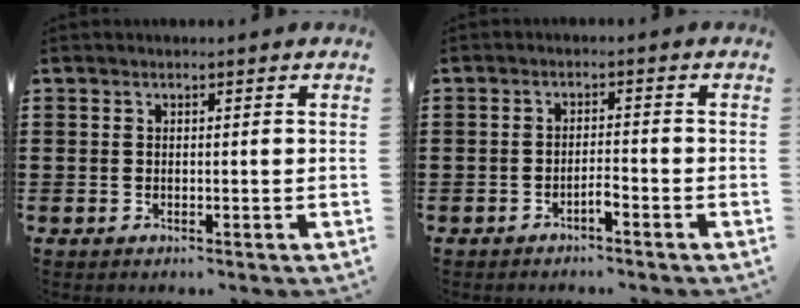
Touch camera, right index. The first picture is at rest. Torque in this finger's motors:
{"motor_torque": [1.03, 0.45, 0.08, 0.07]}